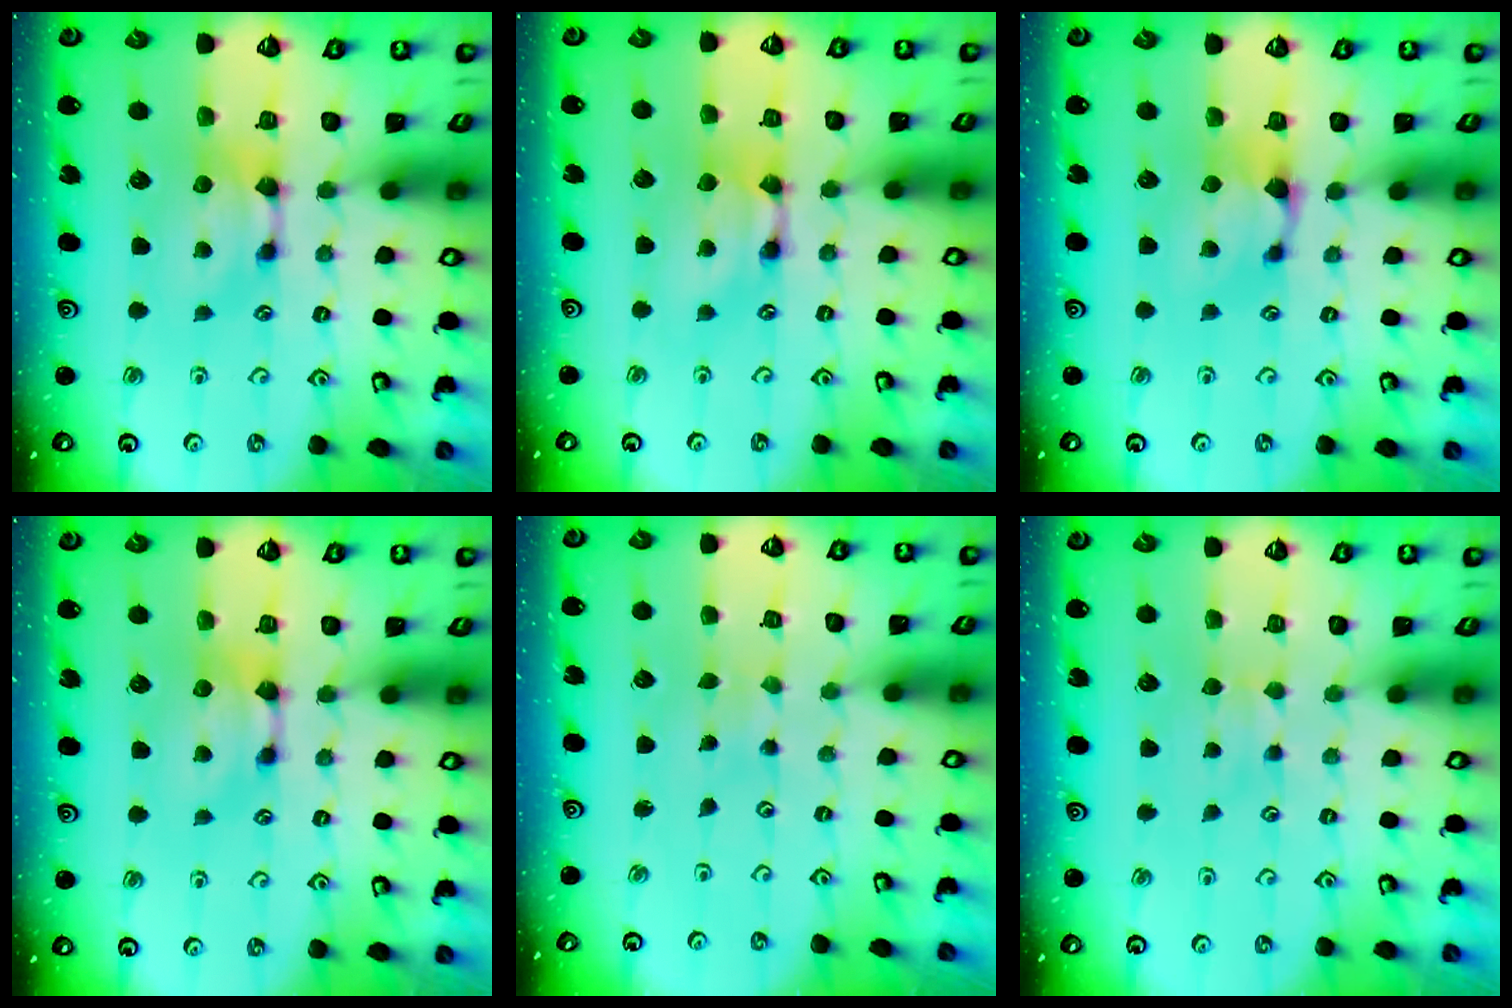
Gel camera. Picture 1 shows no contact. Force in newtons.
{"total": 1.6, "press": 1.5, "slide": 0.1}
{"total": 2.4, "press": 2.3, "slide": 0.6}
{"total": 0.0}
{"total": 5.7, "press": 5.7, "slide": 0.2}
{"total": 2.8, "press": 2.8, "slide": 0.3}